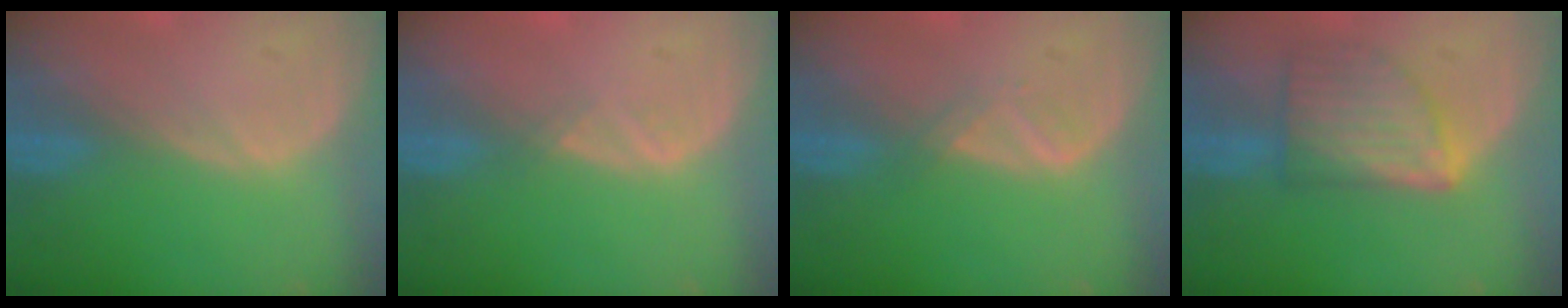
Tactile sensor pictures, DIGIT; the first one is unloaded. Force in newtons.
{"total": 1.0, "press": 0.9, "slide": 0.5}
{"total": 1.8, "press": 1.7, "slide": 0.3}
{"total": 7.1, "press": 7.1, "slide": 0.1}